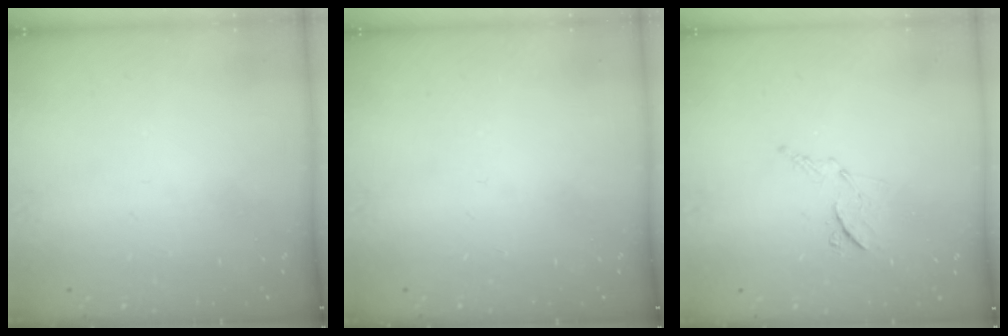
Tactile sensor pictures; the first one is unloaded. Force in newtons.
{"total": 0.0}
{"total": 6.8, "press": 6.7, "slide": 0.8}